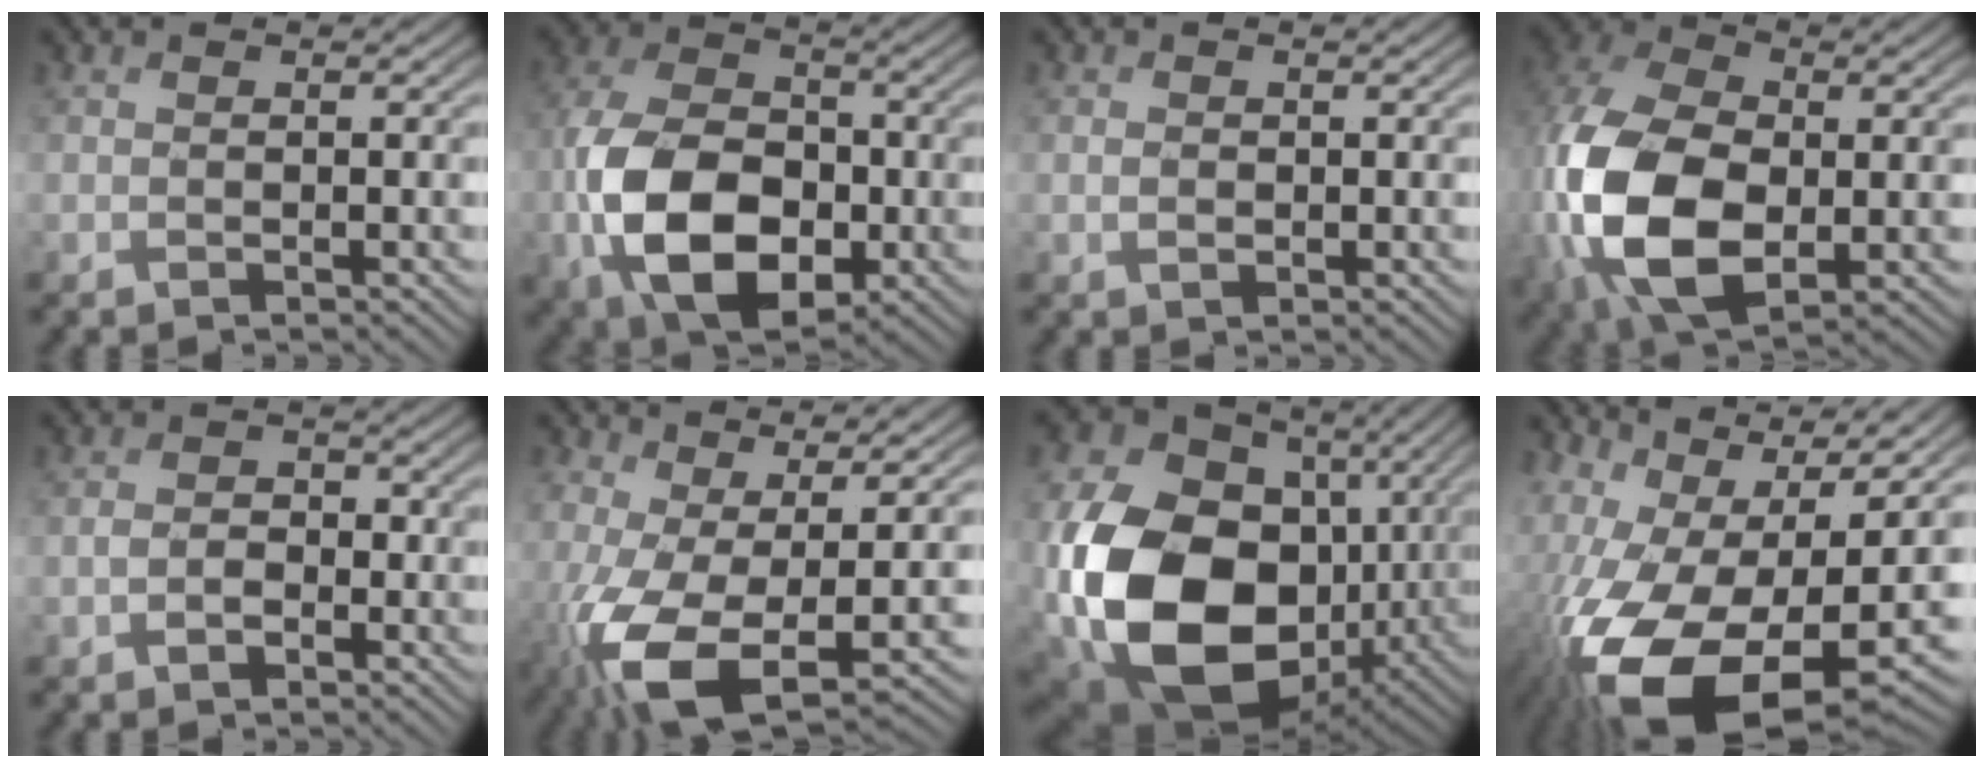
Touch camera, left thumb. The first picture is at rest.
{"total": 14.0, "force": [-3.8, 9.0, 10.0], "torque": [-0.237, -0.028, -0.080]}
{"total": 1.2, "force": [0.0, 0.8, 0.9], "torque": [-0.021, -0.002, 0.001]}
{"total": 18.7, "force": [-2.9, 11.8, 14.2], "torque": [-0.355, -0.035, -0.039]}
{"total": 2.8, "force": [-1.1, 2.0, 1.6], "torque": [-0.031, 0.002, -0.022]}
{"total": 12.4, "force": [-1.9, 6.5, 10.4], "torque": [-0.250, -0.033, -0.021]}
{"total": 21.6, "force": [-3.0, 15.6, 14.5], "torque": [-0.367, -0.049, -0.034]}
{"total": 20.7, "force": [-4.4, 12.2, 16.2], "torque": [-0.332, -0.074, -0.032]}